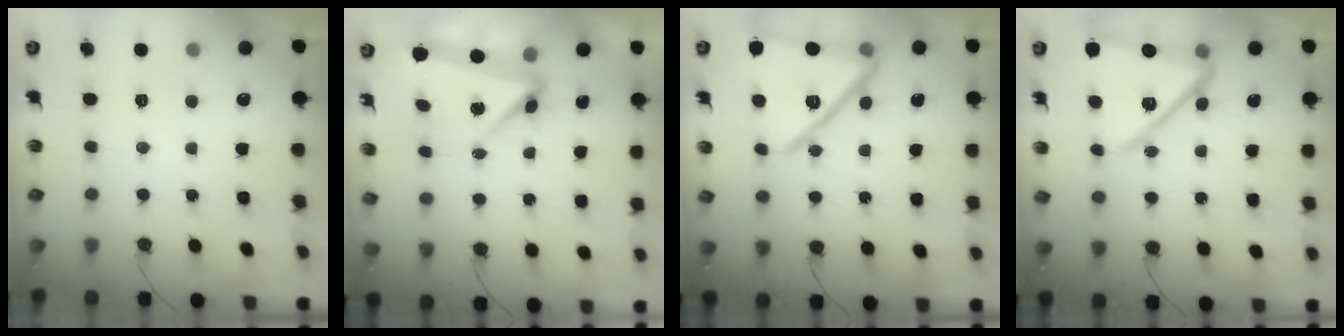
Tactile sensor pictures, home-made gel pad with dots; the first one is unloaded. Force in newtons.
{"total": 5.9, "press": 5.9, "slide": 0.2}
{"total": 20.9, "press": 20.4, "slide": 4.5}
{"total": 16.6, "press": 16.6, "slide": 1.3}